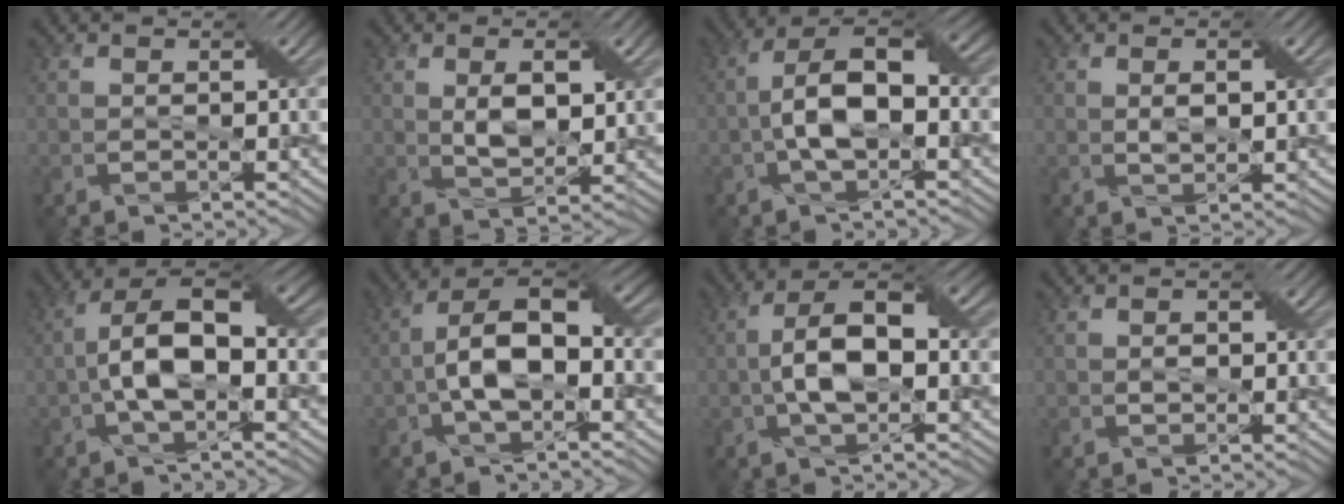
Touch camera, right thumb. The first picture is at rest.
{"total": 3.4, "force": [1.5, 1.4, 2.8], "torque": [-0.053, -0.003, 0.031]}
{"total": 7.9, "force": [-1.0, 3.6, 7.0], "torque": [-0.135, 0.014, -0.019]}
{"total": 1.2, "force": [0.7, 0.2, 1.0], "torque": [-0.016, 0.002, 0.014]}
{"total": 8.5, "force": [-1.1, 3.7, 7.5], "torque": [-0.143, 0.014, -0.022]}
{"total": 8.7, "force": [-1.2, 4.3, 7.5], "torque": [-0.139, 0.013, -0.025]}
{"total": 7.7, "force": [-0.6, 3.4, 6.9], "torque": [-0.135, 0.012, -0.012]}
{"total": 1.0, "force": [0.0, 0.9, 0.5], "torque": [-0.006, -0.001, 0.002]}